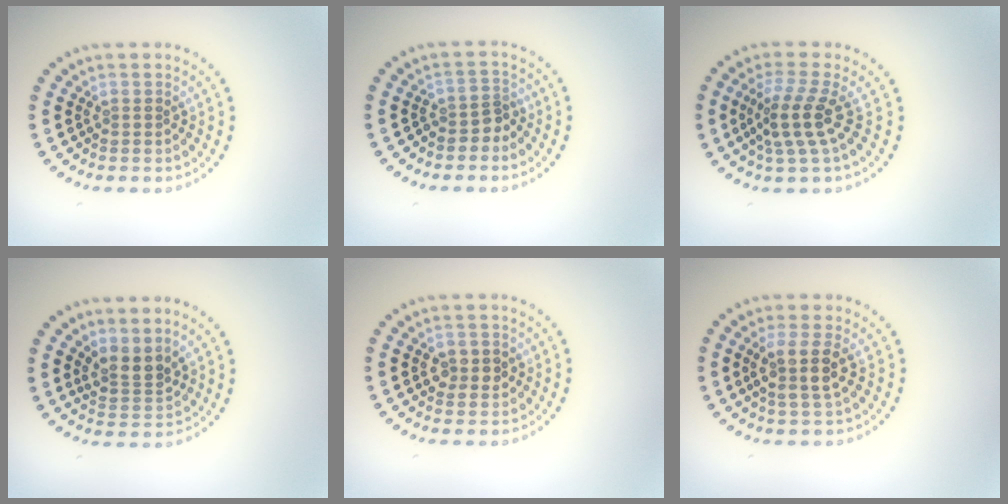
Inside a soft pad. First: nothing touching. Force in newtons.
{"total": 1.9, "press": 1.5, "slide": 1.3}
{"total": 3.5, "press": 2.9, "slide": 2.1}
{"total": 2.6, "press": 1.9, "slide": 1.7}
{"total": 2.2, "press": 2.2, "slide": 0.4}
{"total": 3.0, "press": 2.6, "slide": 1.4}